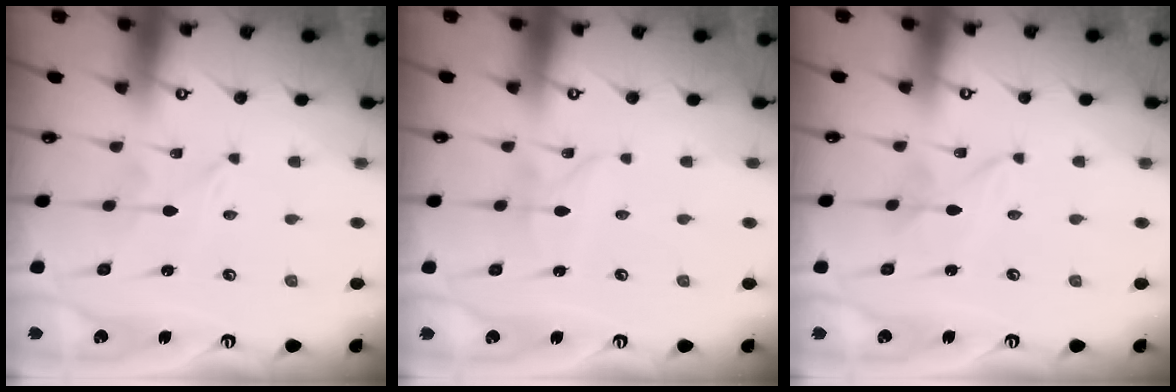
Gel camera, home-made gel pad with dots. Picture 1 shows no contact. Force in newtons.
{"total": 3.0, "press": 3.0, "slide": 0.3}
{"total": 1.8, "press": 1.7, "slide": 0.2}